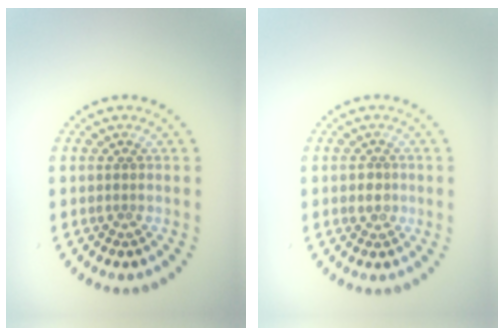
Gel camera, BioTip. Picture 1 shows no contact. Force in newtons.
{"total": 1.3, "press": 1.2, "slide": 0.6}